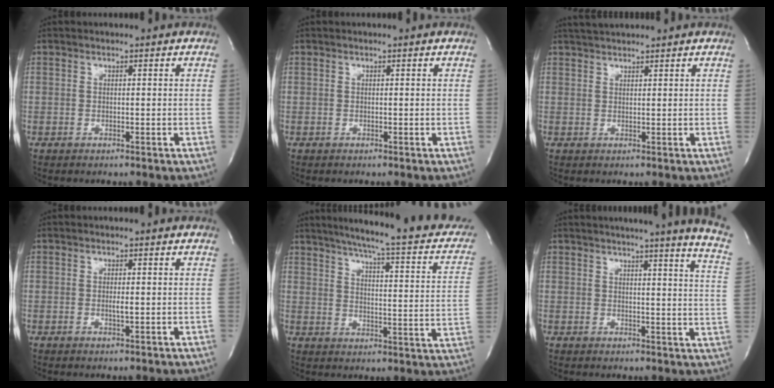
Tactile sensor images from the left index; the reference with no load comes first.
{"total": 0.0}
{"total": 3.2, "force": [3.0, 0.0, 0.9], "torque": [-0.019, 0.023, 0.057]}
{"total": 1.0, "force": [-0.1, 0.0, 1.0], "torque": [-0.023, -0.004, 0.000]}
{"total": 22.8, "force": [18.5, 2.8, 13.0], "torque": [-0.182, -0.020, 0.222]}
{"total": 15.3, "force": [12.2, -1.3, 9.2], "torque": [-0.129, -0.049, 0.129]}